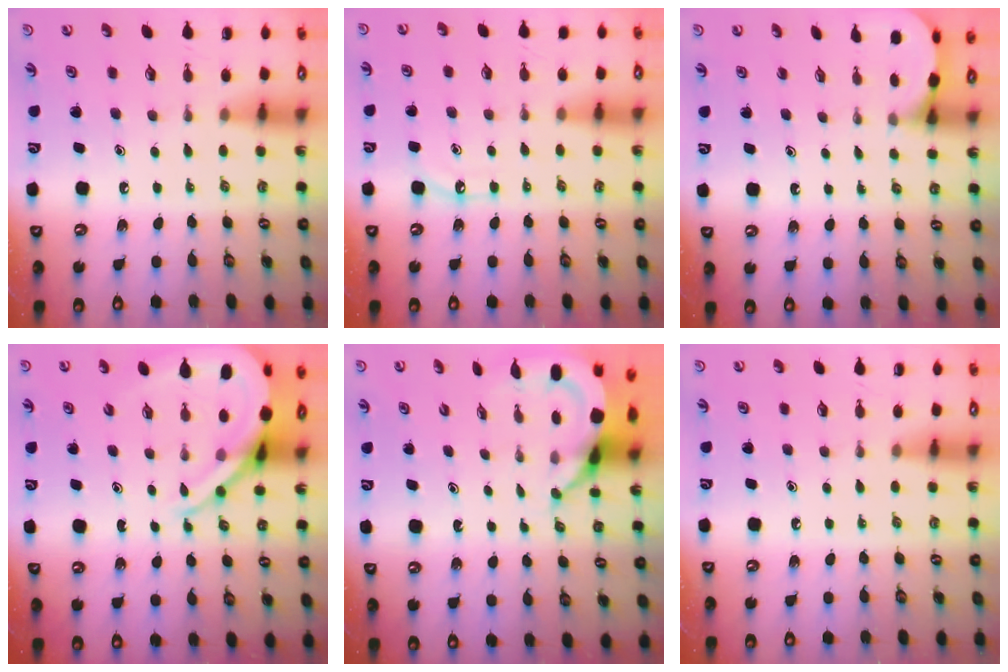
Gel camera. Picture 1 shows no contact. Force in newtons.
{"total": 5.4, "press": 5.3, "slide": 0.6}
{"total": 1.9, "press": 1.9, "slide": 0.2}
{"total": 10.9, "press": 10.8, "slide": 0.9}
{"total": 4.6, "press": 4.6, "slide": 0.5}
{"total": 0.0}